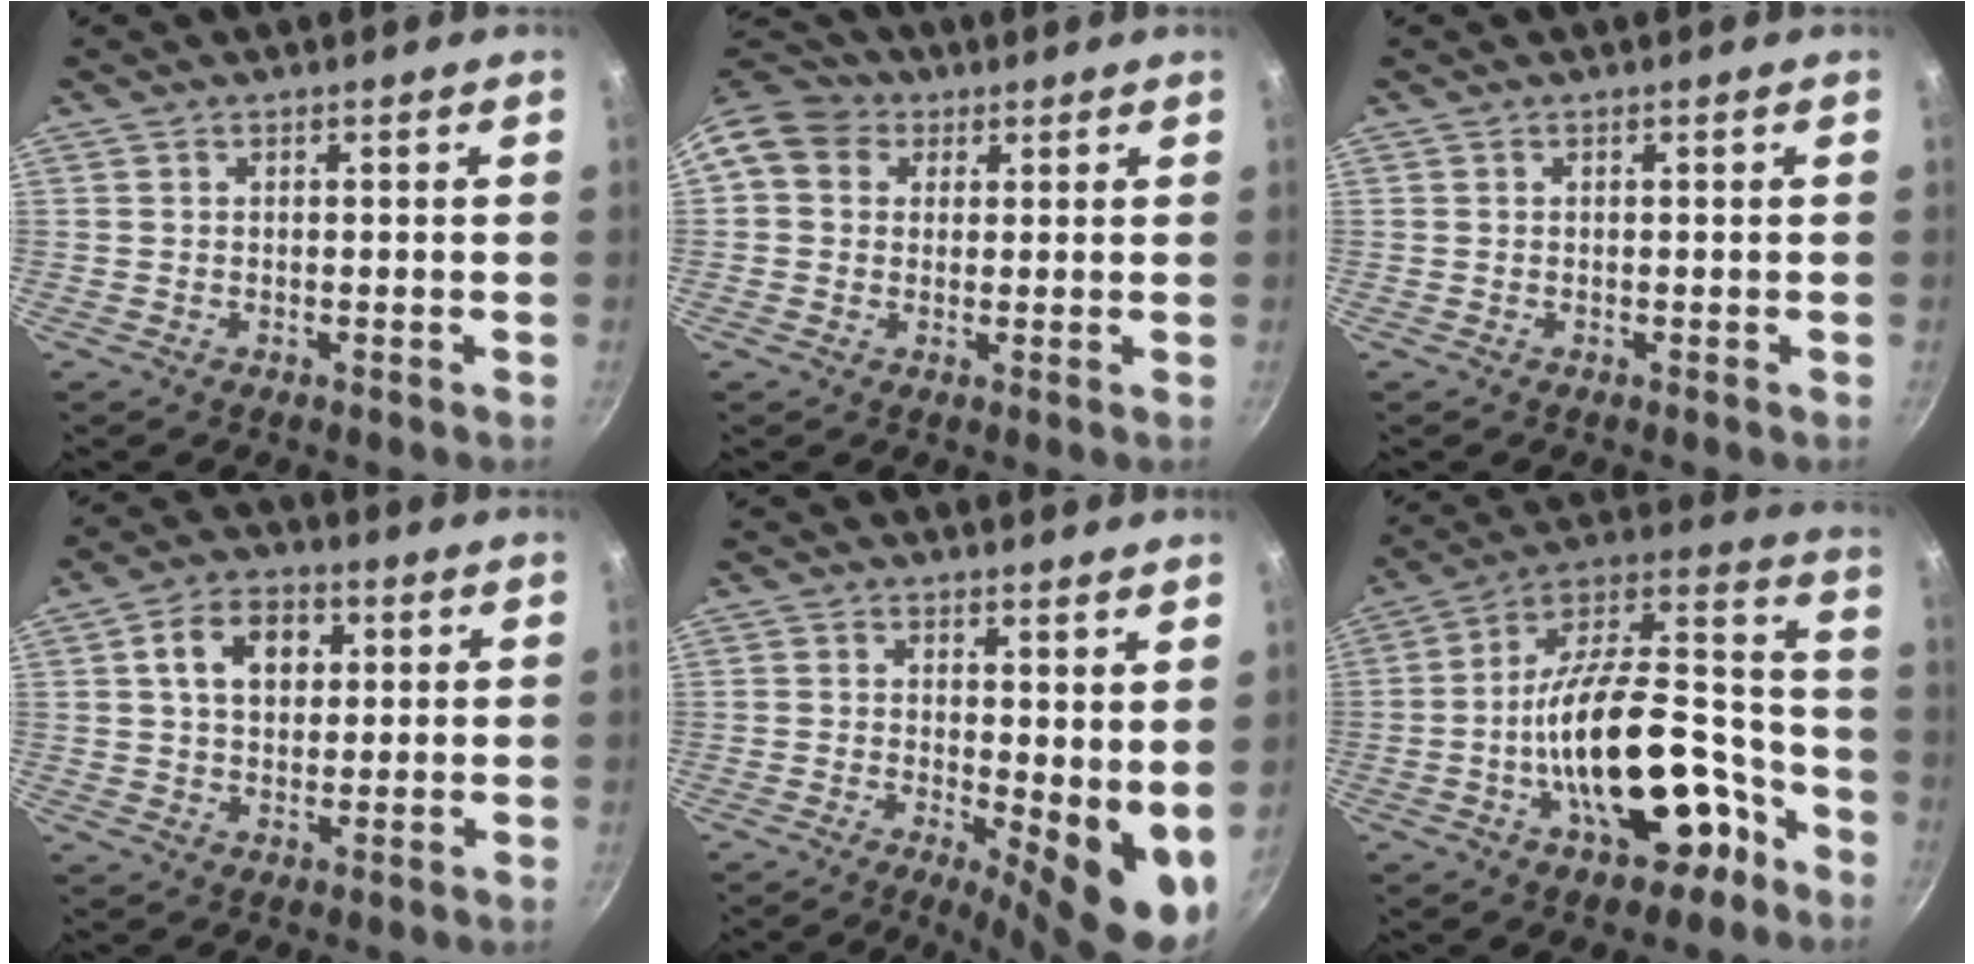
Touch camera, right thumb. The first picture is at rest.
{"total": 9.6, "force": [2.8, 8.0, 4.3], "torque": [-0.064, 0.017, 0.033]}
{"total": 0.0}
{"total": 9.0, "force": [2.5, 6.5, 5.8], "torque": [-0.072, 0.007, 0.033]}
{"total": 10.4, "force": [0.5, 4.0, 9.6], "torque": [-0.107, -0.020, 0.013]}
{"total": 25.4, "force": [-9.8, 12.8, 19.7], "torque": [-0.270, 0.090, -0.146]}